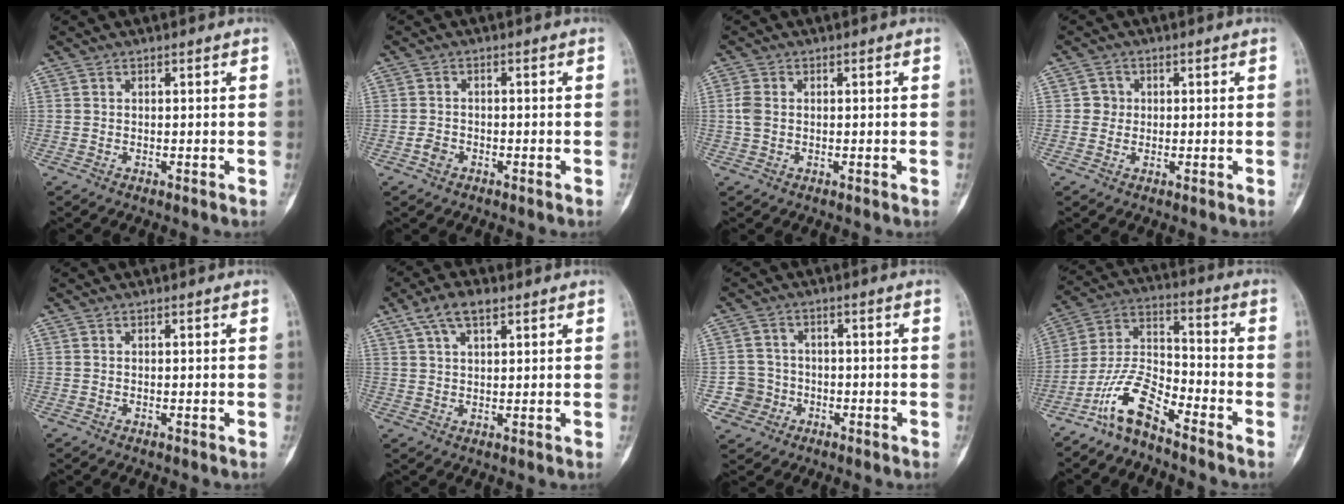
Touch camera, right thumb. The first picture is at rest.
{"total": 2.1, "force": [-1.1, 1.5, 0.9], "torque": [-0.014, 0.009, -0.021]}
{"total": 2.5, "force": [0.0, 1.8, 1.7], "torque": [-0.046, 0.004, -0.003]}
{"total": 2.2, "force": [0.1, 2.2, 0.3], "torque": [0.010, 0.006, -0.004]}
{"total": 0.0}
{"total": 6.7, "force": [3.8, 3.3, 4.4], "torque": [-0.070, 0.005, 0.069]}
{"total": 5.5, "force": [-1.8, 5.2, 0.2], "torque": [0.024, 0.015, -0.035]}
{"total": 10.2, "force": [-7.6, 3.2, 6.0], "torque": [-0.124, 0.074, -0.157]}